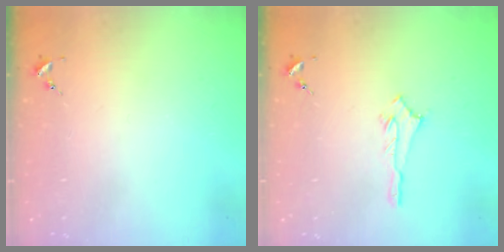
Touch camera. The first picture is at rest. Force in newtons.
{"total": 2.7, "press": 2.7, "slide": 0.2}